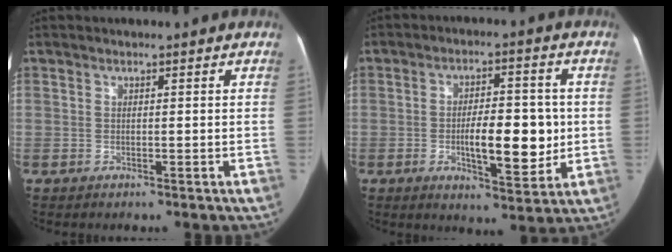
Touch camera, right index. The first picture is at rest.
{"total": 10.7, "force": [-1.1, 3.6, 10.0], "torque": [-0.157, 0.000, -0.013]}